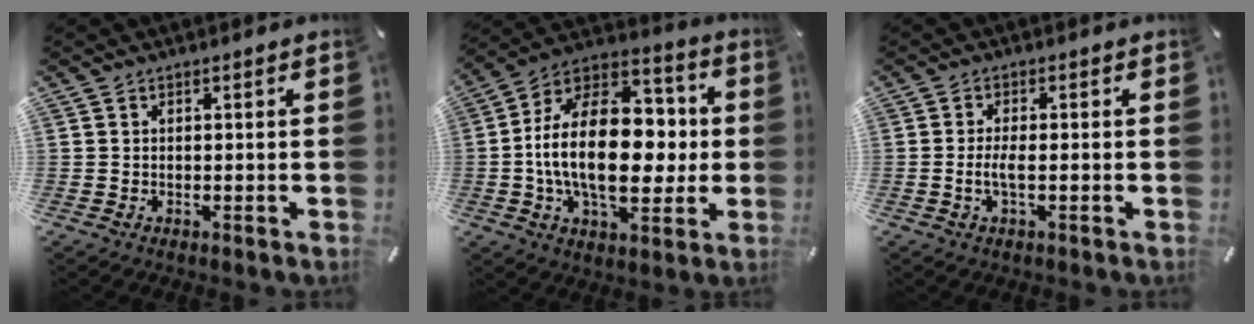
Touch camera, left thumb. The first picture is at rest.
{"total": 23.7, "force": [-0.9, 14.8, 18.5], "torque": [-0.326, 0.000, -0.015]}
{"total": 3.6, "force": [-0.6, 1.1, 3.4], "torque": [-0.073, -0.003, -0.016]}